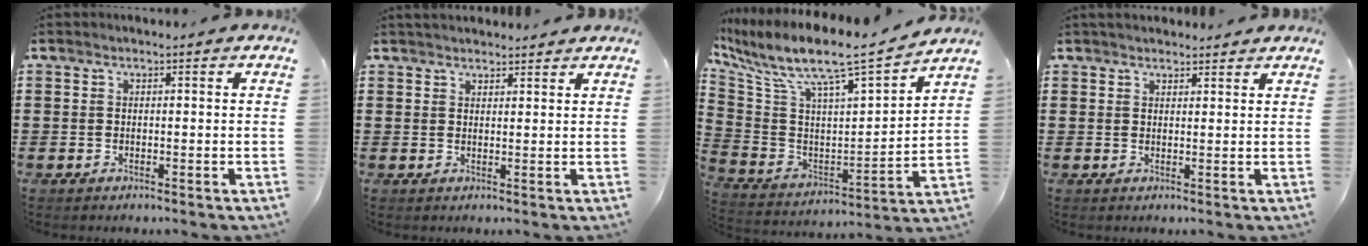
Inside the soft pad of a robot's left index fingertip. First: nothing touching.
{"total": 2.0, "force": [1.9, 0.3, 0.2], "torque": [-0.008, 0.002, 0.038]}
{"total": 8.3, "force": [6.8, 0.9, 4.7], "torque": [-0.123, -0.063, 0.106]}
{"total": 1.8, "force": [1.7, 0.4, 0.2], "torque": [-0.008, 0.003, 0.034]}